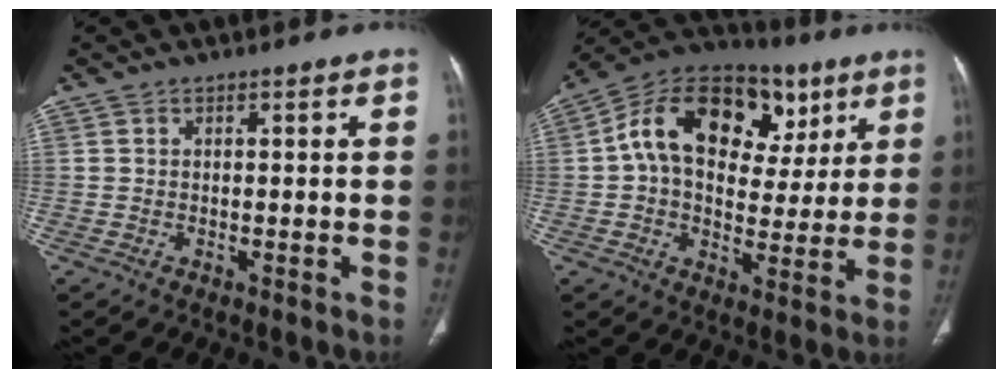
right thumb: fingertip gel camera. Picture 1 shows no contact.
{"total": 21.9, "force": [7.0, 14.7, 14.7], "torque": [-0.195, 0.025, 0.104]}